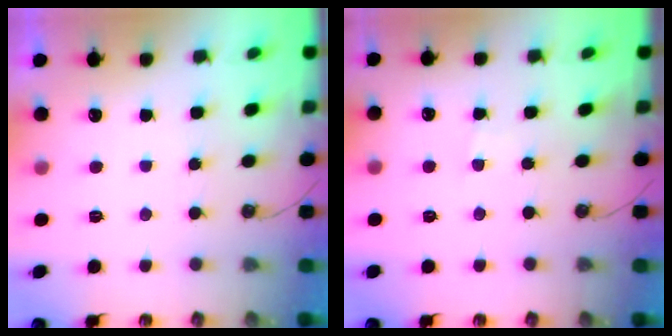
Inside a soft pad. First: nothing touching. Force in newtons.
{"total": 2.1, "press": 2.1, "slide": 0.4}